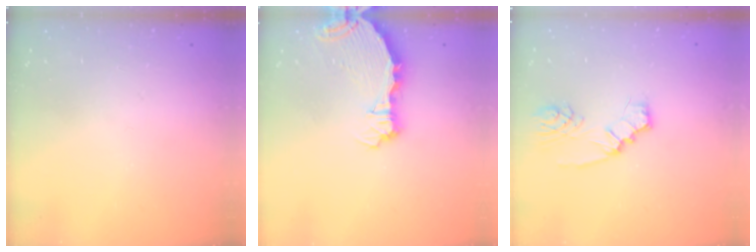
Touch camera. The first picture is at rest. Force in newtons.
{"total": 7.2, "press": 6.0, "slide": 4.0}
{"total": 3.4, "press": 3.4, "slide": 0.5}